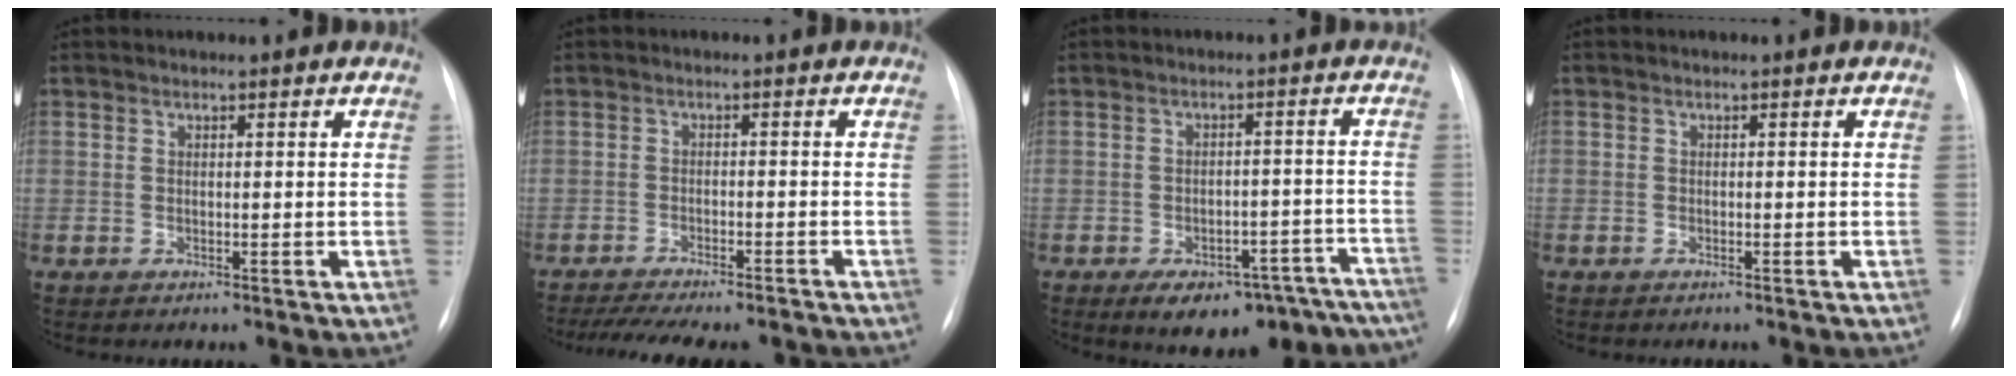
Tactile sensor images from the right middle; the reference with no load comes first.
{"total": 14.4, "force": [-12.6, 3.2, 6.2], "torque": [-0.121, -0.008, -0.168]}
{"total": 15.8, "force": [-12.1, 7.8, 6.4], "torque": [-0.048, 0.040, -0.140]}
{"total": 0.6, "force": [-0.4, 0.5, 0.0], "torque": [-0.007, 0.005, -0.007]}